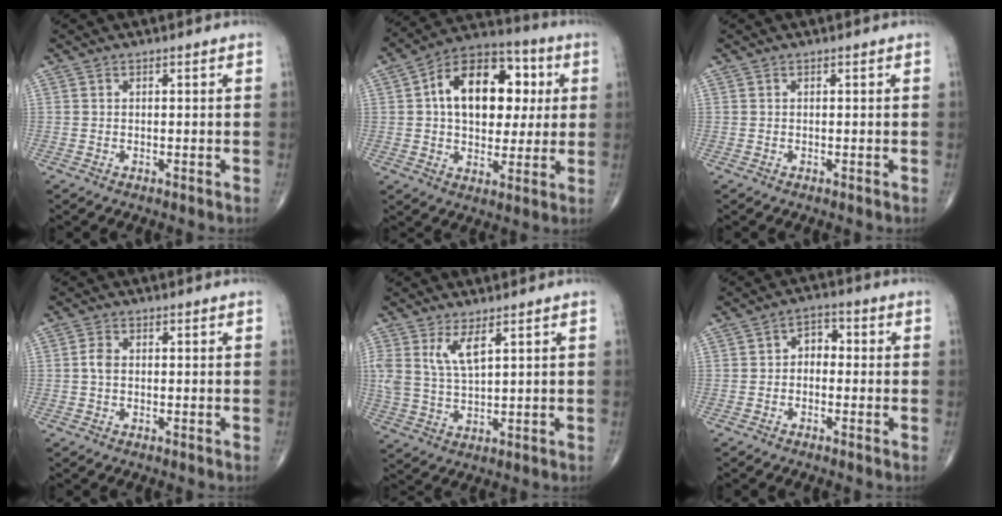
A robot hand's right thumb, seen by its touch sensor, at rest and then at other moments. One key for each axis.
{"total": 19.0, "fx": 3.7, "fy": 12.2, "fz": 14.1, "tx": -0.180, "ty": 0.017, "tz": 0.055}
{"total": 0.0}
{"total": 2.1, "fx": -0.1, "fy": 1.4, "fz": 1.6, "tx": -0.031, "ty": 0.003, "tz": -0.005}
{"total": 6.2, "fx": 3.1, "fy": 2.2, "fz": 4.9, "tx": -0.102, "ty": -0.015, "tz": 0.072}
{"total": 4.0, "fx": -0.4, "fy": 2.9, "fz": 2.6, "tx": -0.020, "ty": 0.018, "tz": -0.020}